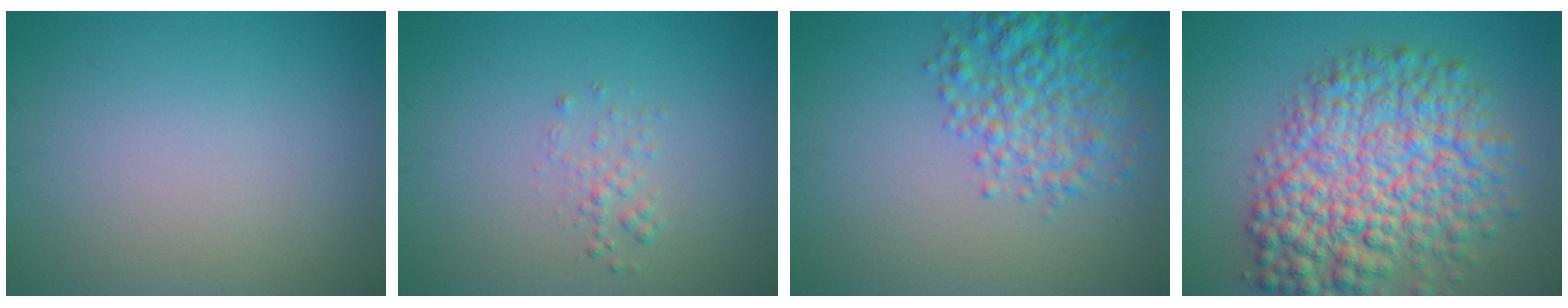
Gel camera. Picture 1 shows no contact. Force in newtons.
{"total": 1.1, "press": 1.1, "slide": 0.1}
{"total": 5.4, "press": 5.4, "slide": 0.2}
{"total": 10.4, "press": 10.4, "slide": 0.3}